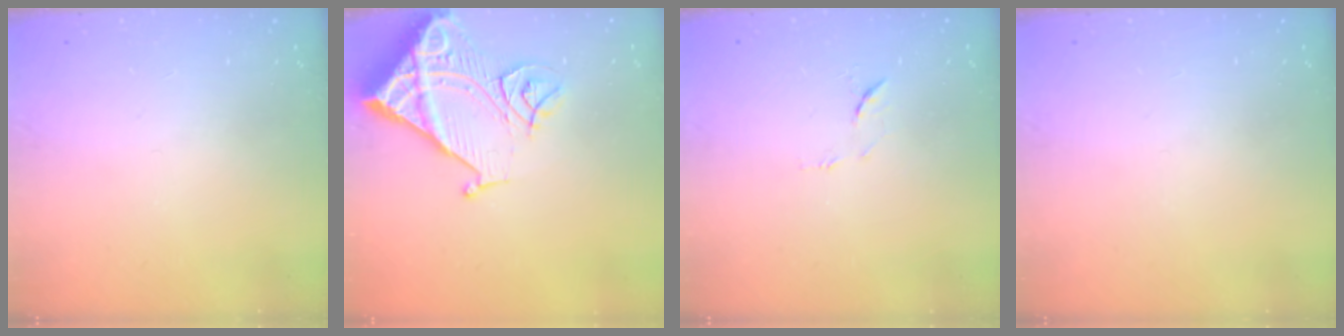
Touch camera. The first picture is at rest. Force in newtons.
{"total": 15.0, "press": 14.9, "slide": 1.9}
{"total": 6.4, "press": 6.4, "slide": 0.6}
{"total": 0.0}